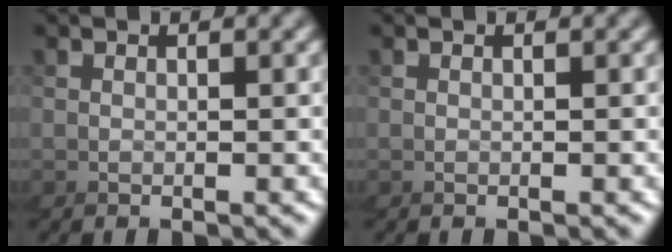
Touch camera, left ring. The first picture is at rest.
{"total": 0.0}